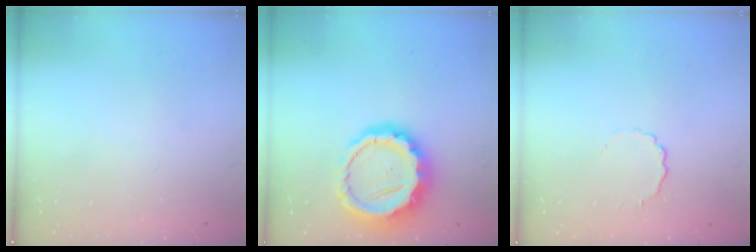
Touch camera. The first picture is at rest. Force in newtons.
{"total": 14.2, "press": 13.9, "slide": 2.8}
{"total": 4.1, "press": 4.0, "slide": 0.9}